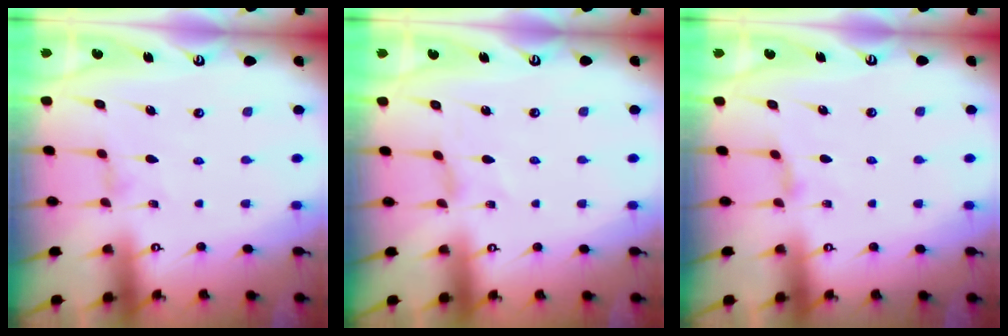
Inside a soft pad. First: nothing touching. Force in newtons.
{"total": 0.0}
{"total": 2.7, "press": 2.6, "slide": 0.5}